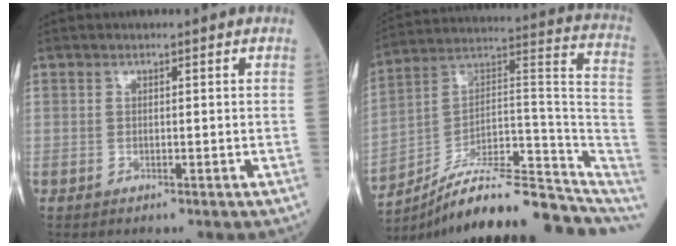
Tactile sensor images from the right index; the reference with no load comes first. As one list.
[{"total": 21.1, "force": [-17.7, 4.3, 10.7], "torque": [-0.104, 0.060, -0.270]}]